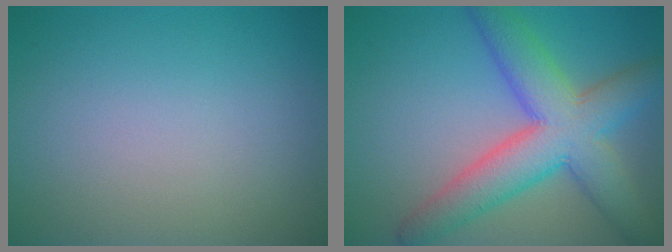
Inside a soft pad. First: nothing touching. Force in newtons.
{"total": 8.4, "press": 8.4, "slide": 0.4}